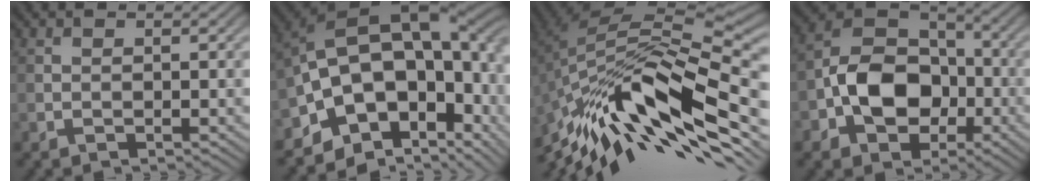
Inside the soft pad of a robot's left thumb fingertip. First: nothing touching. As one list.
[{"total": 17.0, "force": [-2.0, 11.1, 12.6], "torque": [-0.192, -0.024, -0.006]}, {"total": 16.6, "force": [-8.1, 5.9, 13.2], "torque": [-0.249, 0.007, -0.159]}, {"total": 10.6, "force": [-3.0, 7.6, 6.7], "torque": [-0.131, 0.003, -0.073]}]